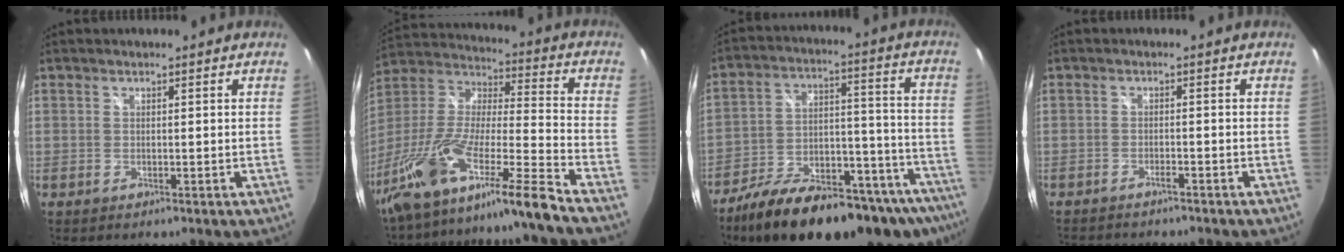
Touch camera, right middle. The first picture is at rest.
{"total": 21.3, "force": [-15.3, -0.9, 14.7], "torque": [-0.248, -0.056, -0.276]}
{"total": 28.2, "force": [-20.2, 10.5, 16.5], "torque": [-0.243, -0.010, -0.281]}
{"total": 5.1, "force": [-4.6, 1.3, 1.9], "torque": [-0.050, -0.011, -0.070]}